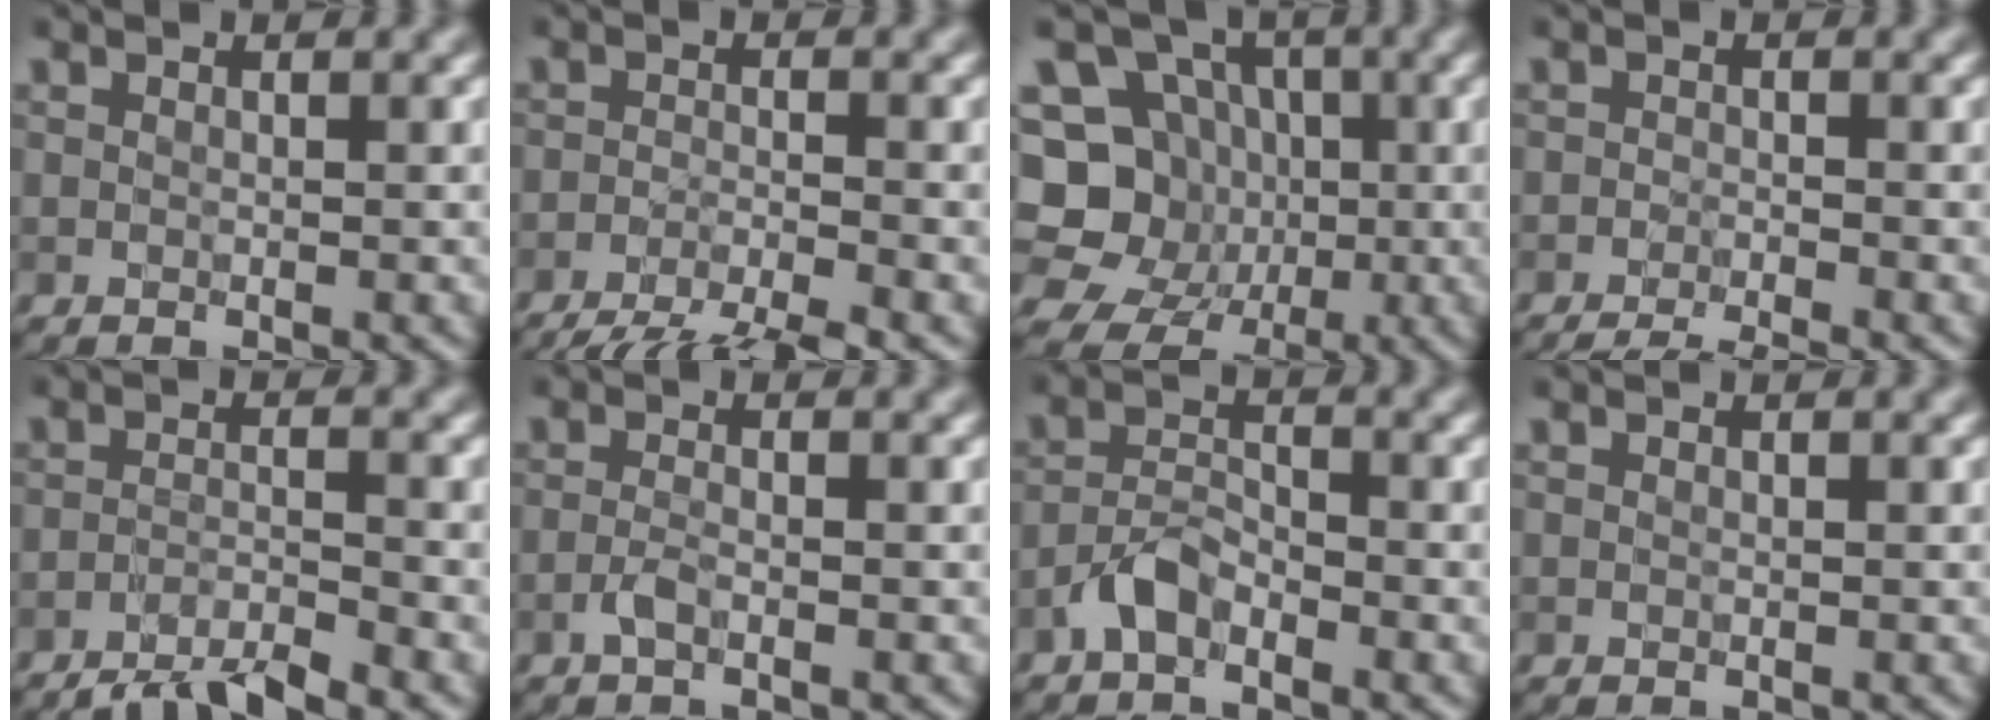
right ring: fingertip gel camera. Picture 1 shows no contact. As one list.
[{"total": 6.7, "force": [-5.4, 1.2, 3.7], "torque": [-0.058, -0.019, -0.092]}, {"total": 10.7, "force": [-1.2, 9.9, 3.8], "torque": [-0.083, 0.019, -0.046]}, {"total": 5.1, "force": [-4.4, 1.1, 2.5], "torque": [-0.040, -0.015, -0.066]}, {"total": 4.2, "force": [-3.6, 0.6, 2.2], "torque": [-0.032, 0.000, -0.071]}, {"total": 1.3, "force": [-0.7, 0.4, 1.0], "torque": [-0.024, 0.001, -0.017]}, {"total": 2.6, "force": [-1.9, 1.2, 1.5], "torque": [-0.027, 0.009, -0.041]}, {"total": 0.0}]